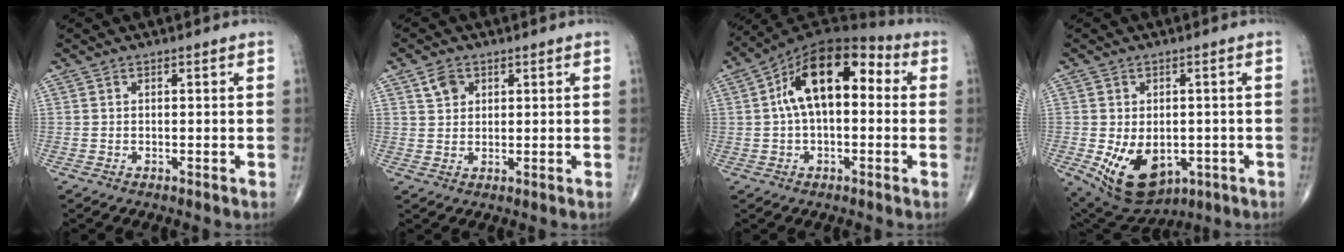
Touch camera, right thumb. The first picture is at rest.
{"total": 3.5, "force": [1.7, 2.7, 1.6], "torque": [-0.018, -0.005, 0.033]}
{"total": 16.0, "force": [2.3, 8.7, 13.3], "torque": [-0.203, 0.045, 0.026]}
{"total": 13.0, "force": [-3.5, 8.6, 9.1], "torque": [-0.136, -0.006, -0.031]}